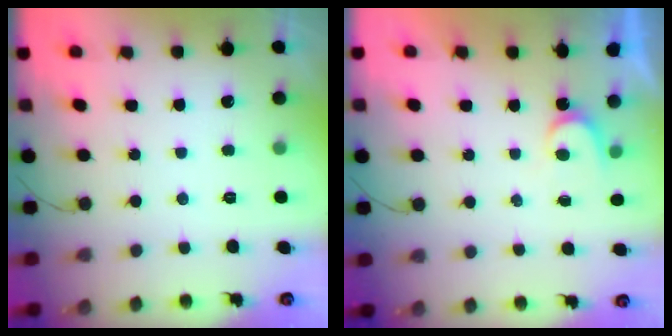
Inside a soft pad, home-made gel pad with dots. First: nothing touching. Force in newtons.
{"total": 3.5, "press": 3.5, "slide": 0.2}